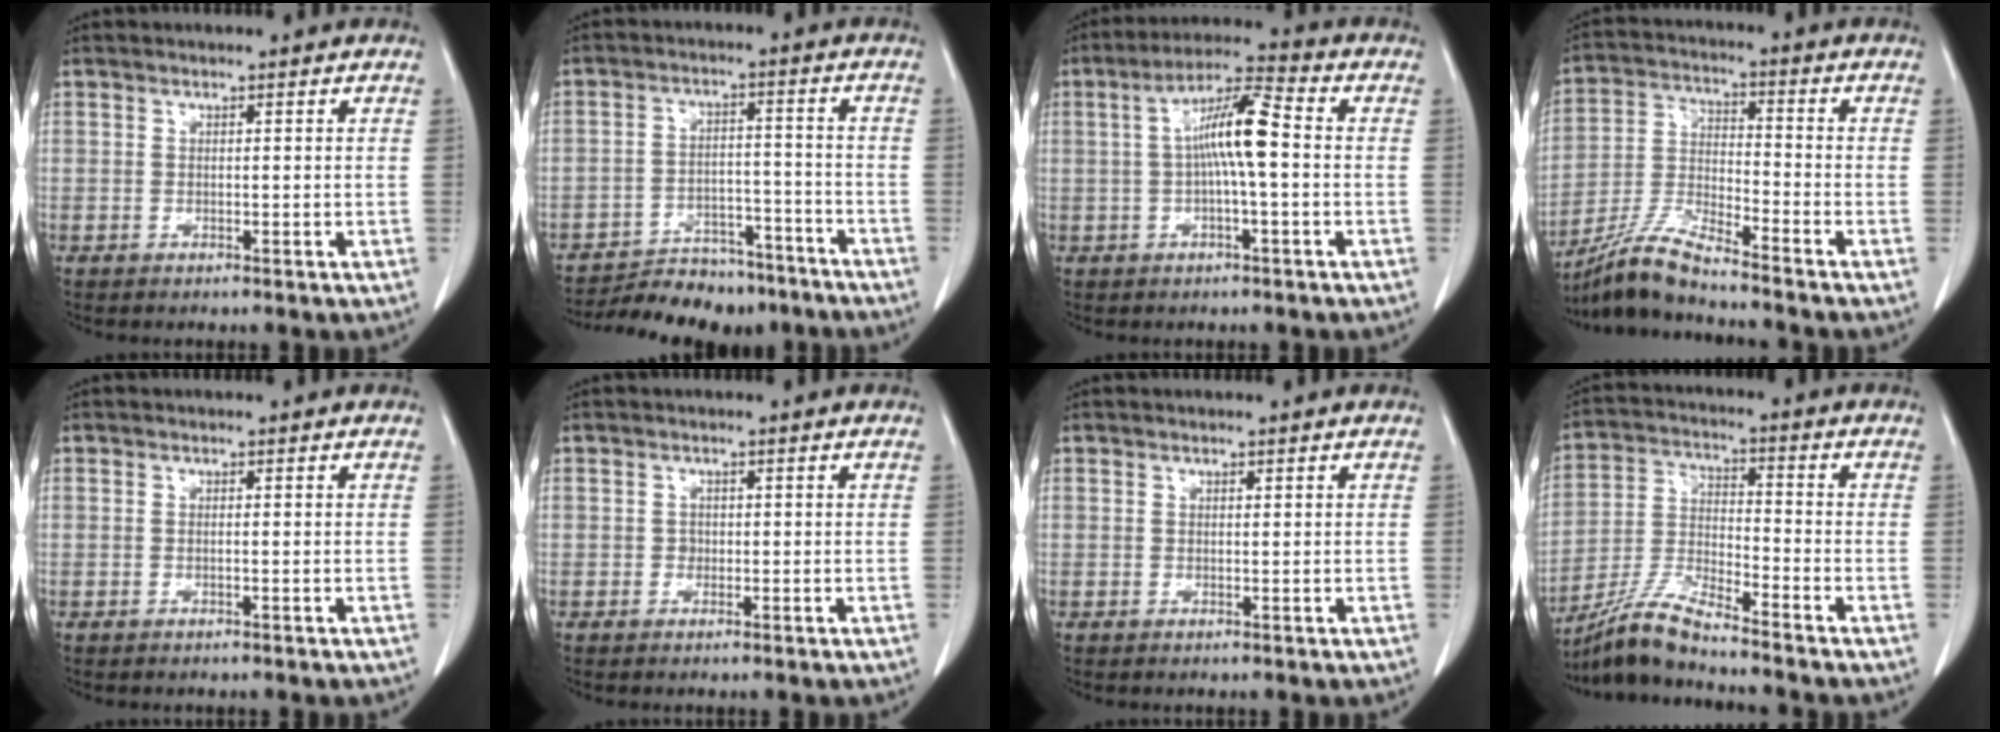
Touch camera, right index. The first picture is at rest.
{"total": 14.1, "force": [-12.7, 5.0, 3.4], "torque": [-0.048, 0.016, -0.179]}
{"total": 8.7, "force": [0.1, 0.9, 8.7], "torque": [-0.162, 0.022, -0.005]}
{"total": 8.6, "force": [-7.9, -0.4, 3.4], "torque": [-0.078, -0.012, -0.154]}
{"total": 0.0}
{"total": 0.9, "force": [-0.1, 0.8, 0.2], "torque": [0.002, 0.006, -0.002]}
{"total": 0.0}
{"total": 8.4, "force": [-7.7, -0.3, 3.2], "torque": [-0.076, -0.013, -0.150]}